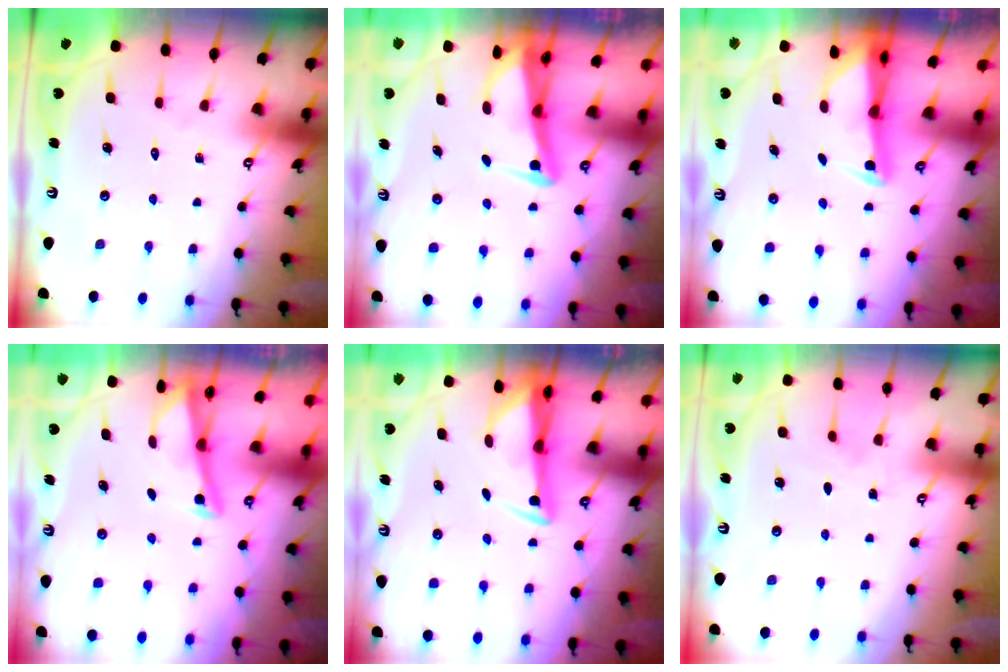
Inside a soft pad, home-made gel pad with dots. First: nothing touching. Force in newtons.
{"total": 3.8, "press": 3.6, "slide": 1.0}
{"total": 2.4, "press": 2.3, "slide": 0.5}
{"total": 2.9, "press": 2.9, "slide": 0.3}
{"total": 2.9, "press": 2.8, "slide": 0.9}
{"total": 1.8, "press": 1.8, "slide": 0.3}